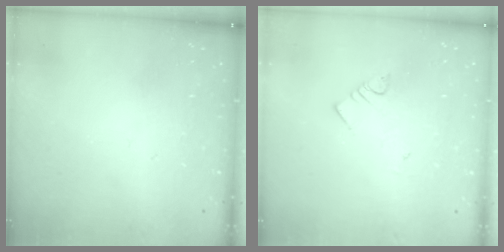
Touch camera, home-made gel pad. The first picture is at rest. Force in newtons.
{"total": 3.2, "press": 3.2, "slide": 0.3}